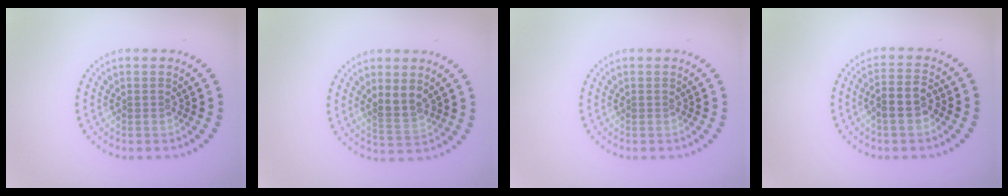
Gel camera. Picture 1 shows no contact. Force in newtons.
{"total": 2.6, "press": 2.4, "slide": 0.9}
{"total": 0.0}
{"total": 2.8, "press": 2.7, "slide": 0.7}